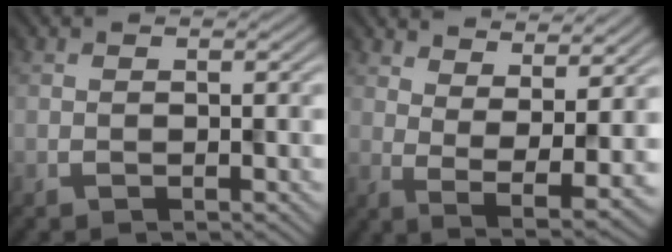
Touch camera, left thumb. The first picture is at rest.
{"total": 5.5, "force": [3.4, 1.2, 4.2], "torque": [-0.085, -0.008, 0.078]}